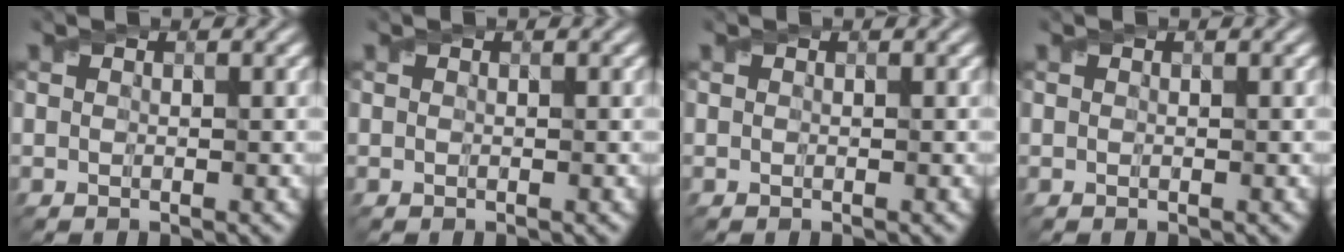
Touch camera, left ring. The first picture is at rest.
{"total": 0.0}
{"total": 0.0}
{"total": 0.0}